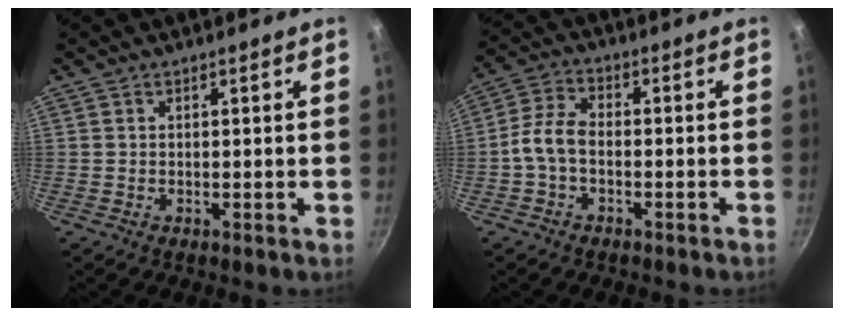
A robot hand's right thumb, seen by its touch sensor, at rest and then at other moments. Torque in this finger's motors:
{"motor_torque": [0.67, 1.11, 0.67, -0.51, 0.05]}